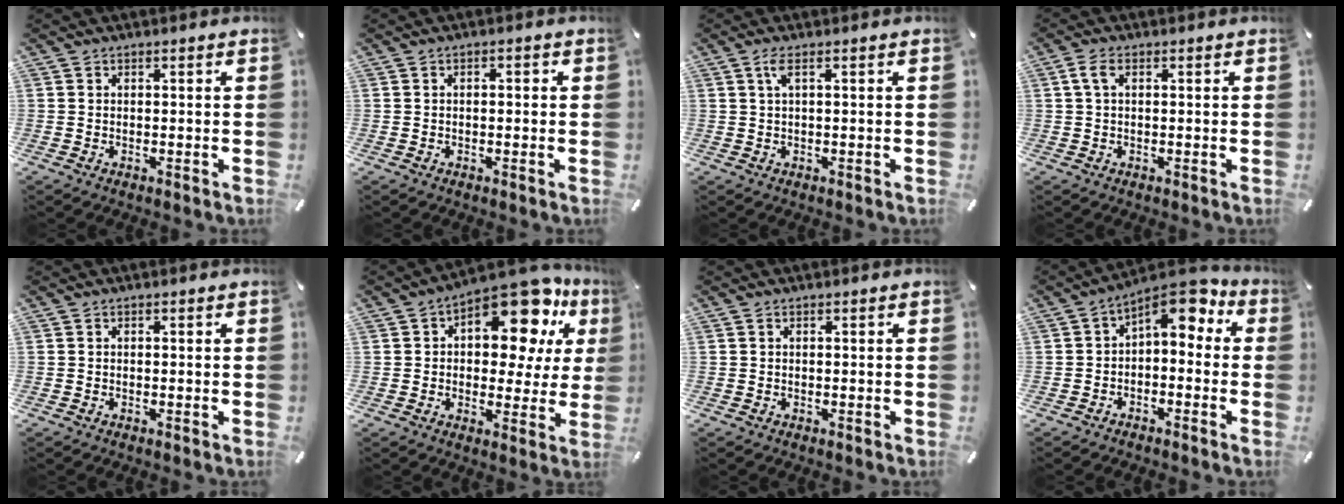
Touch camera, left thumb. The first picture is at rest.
{"total": 1.1, "force": [-0.4, 0.6, 0.8], "torque": [-0.017, 0.003, -0.009]}
{"total": 2.4, "force": [0.7, 0.3, 2.3], "torque": [-0.047, 0.002, 0.010]}
{"total": 3.1, "force": [0.6, 1.6, 2.6], "torque": [-0.062, 0.005, 0.007]}
{"total": 0.0}
{"total": 17.0, "force": [9.4, 8.9, 11.0], "torque": [-0.144, -0.075, 0.158]}
{"total": 0.0}
{"total": 6.5, "force": [2.9, 3.8, 4.4], "torque": [-0.066, -0.027, 0.044]}